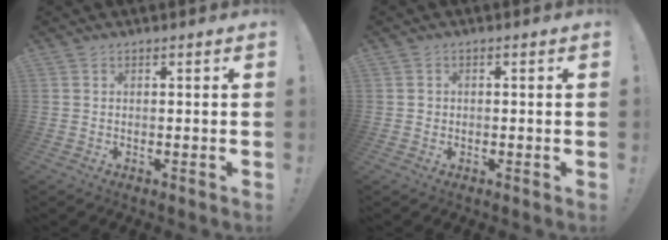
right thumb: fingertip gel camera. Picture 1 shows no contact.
{"total": 1.3, "force": [-0.2, 1.3, 0.1], "torque": [-0.001, 0.006, -0.004]}